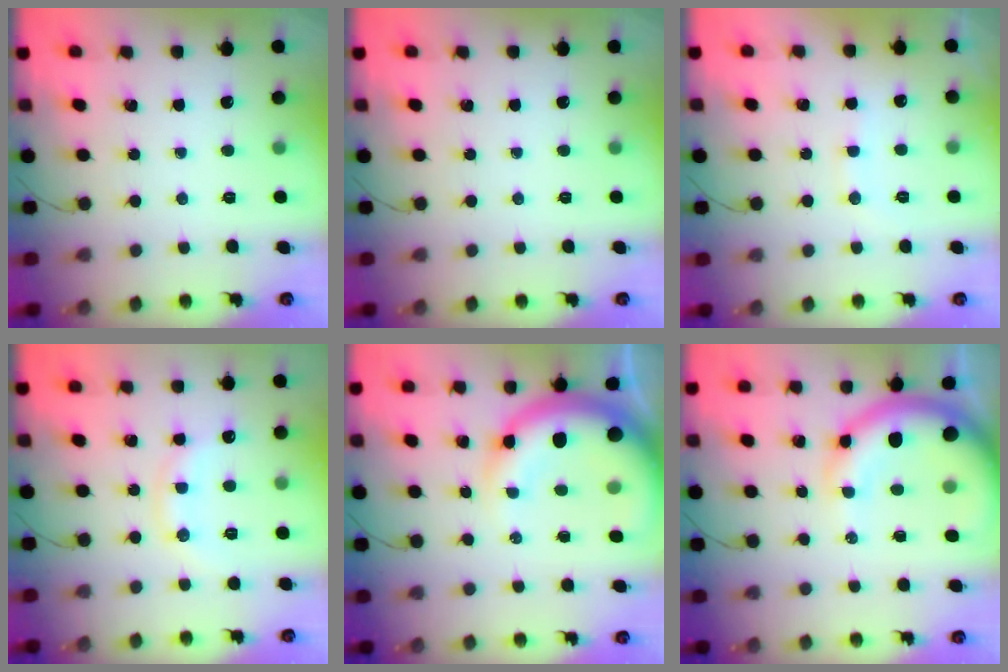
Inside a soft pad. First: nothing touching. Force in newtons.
{"total": 0.0}
{"total": 6.7, "press": 6.6, "slide": 1.3}
{"total": 9.4, "press": 9.4, "slide": 0.9}
{"total": 13.4, "press": 13.1, "slide": 2.6}
{"total": 11.0, "press": 10.6, "slide": 2.9}